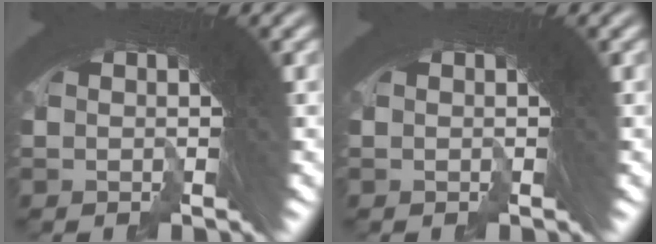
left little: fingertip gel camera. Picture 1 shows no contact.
{"total": 0.0}